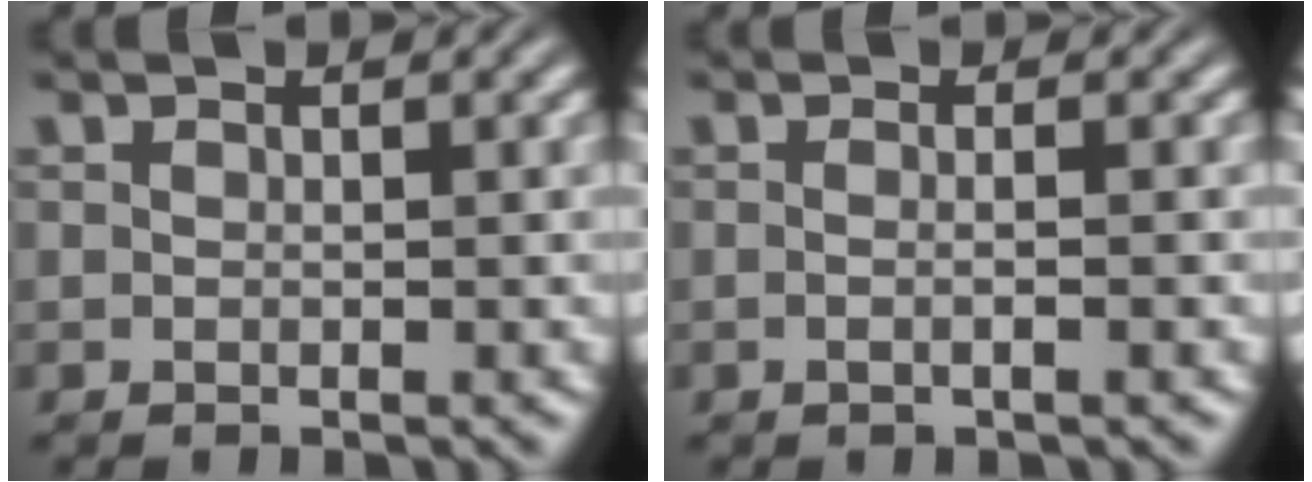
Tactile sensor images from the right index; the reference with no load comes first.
{"total": 1.4, "force": [-0.8, -0.6, 1.0], "torque": [-0.023, -0.006, -0.010]}